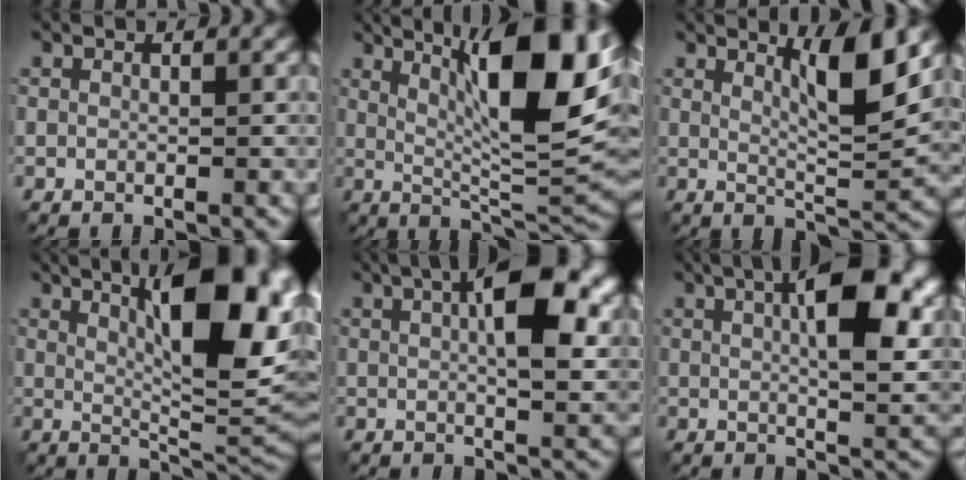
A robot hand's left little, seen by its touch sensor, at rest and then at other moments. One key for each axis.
{"total": 12.6, "fx": 4.4, "fy": 3.5, "fz": 11.2, "tx": -0.164, "ty": 0.007, "tz": 0.072}
{"total": 5.3, "fx": 2.6, "fy": 1.0, "fz": 4.5, "tx": -0.069, "ty": -0.007, "tz": 0.043}
{"total": 12.6, "fx": 4.3, "fy": 4.0, "fz": 11.2, "tx": -0.146, "ty": 0.006, "tz": 0.068}
{"total": 9.0, "fx": 2.3, "fy": 3.4, "fz": 8.1, "tx": -0.120, "ty": 0.010, "tz": 0.029}
{"total": 9.9, "fx": 2.6, "fy": 3.7, "fz": 8.8, "tx": -0.125, "ty": 0.008, "tz": 0.035}